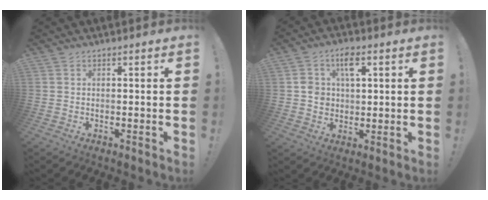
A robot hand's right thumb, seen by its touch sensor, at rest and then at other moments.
{"total": 7.7, "force": [2.5, 5.5, 4.7], "torque": [-0.069, -0.001, 0.043]}